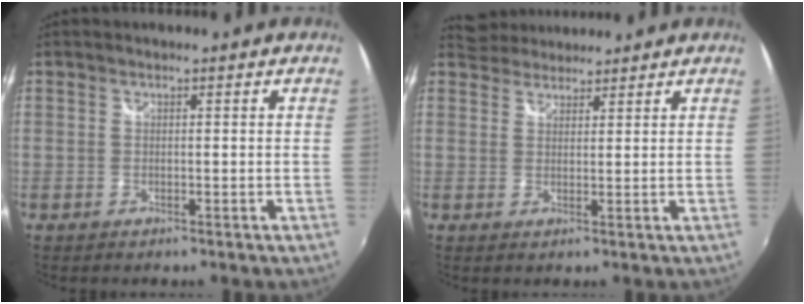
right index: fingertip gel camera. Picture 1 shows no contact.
{"total": 4.5, "force": [4.2, 1.7, 0.0], "torque": [0.001, 0.019, 0.066]}